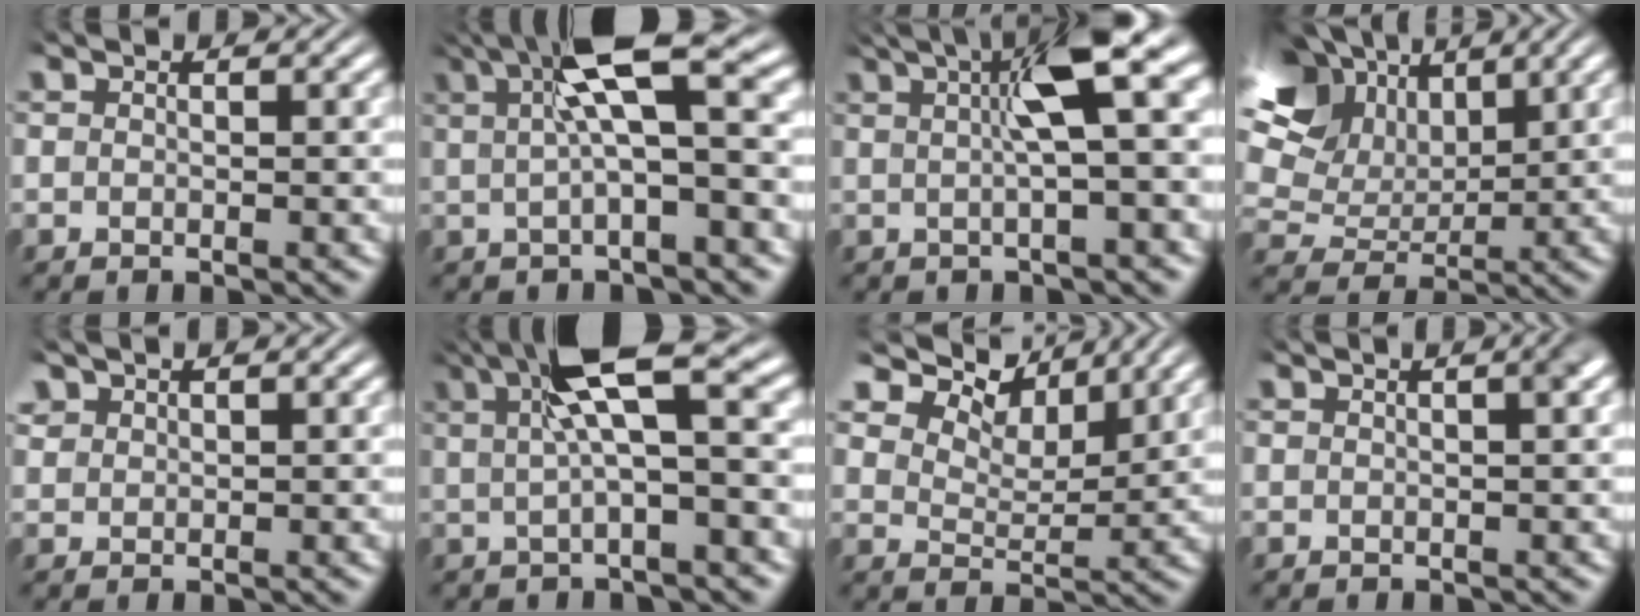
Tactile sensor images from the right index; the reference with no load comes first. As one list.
[{"total": 6.8, "force": [1.9, 1.1, 6.4], "torque": [-0.088, 0.021, 0.027]}, {"total": 7.9, "force": [2.9, 1.2, 7.2], "torque": [-0.091, 0.035, 0.034]}, {"total": 11.9, "force": [4.5, 8.4, 7.2], "torque": [-0.122, 0.003, 0.072]}, {"total": 1.3, "force": [1.1, 0.5, 0.4], "torque": [-0.013, -0.002, 0.030]}, {"total": 7.3, "force": [2.3, 1.6, 6.8], "torque": [-0.097, 0.021, 0.035]}, {"total": 8.6, "force": [5.6, 4.7, 4.5], "torque": [-0.087, 0.013, 0.082]}, {"total": 1.5, "force": [0.4, 0.0, 1.4], "torque": [-0.012, 0.009, 0.004]}]